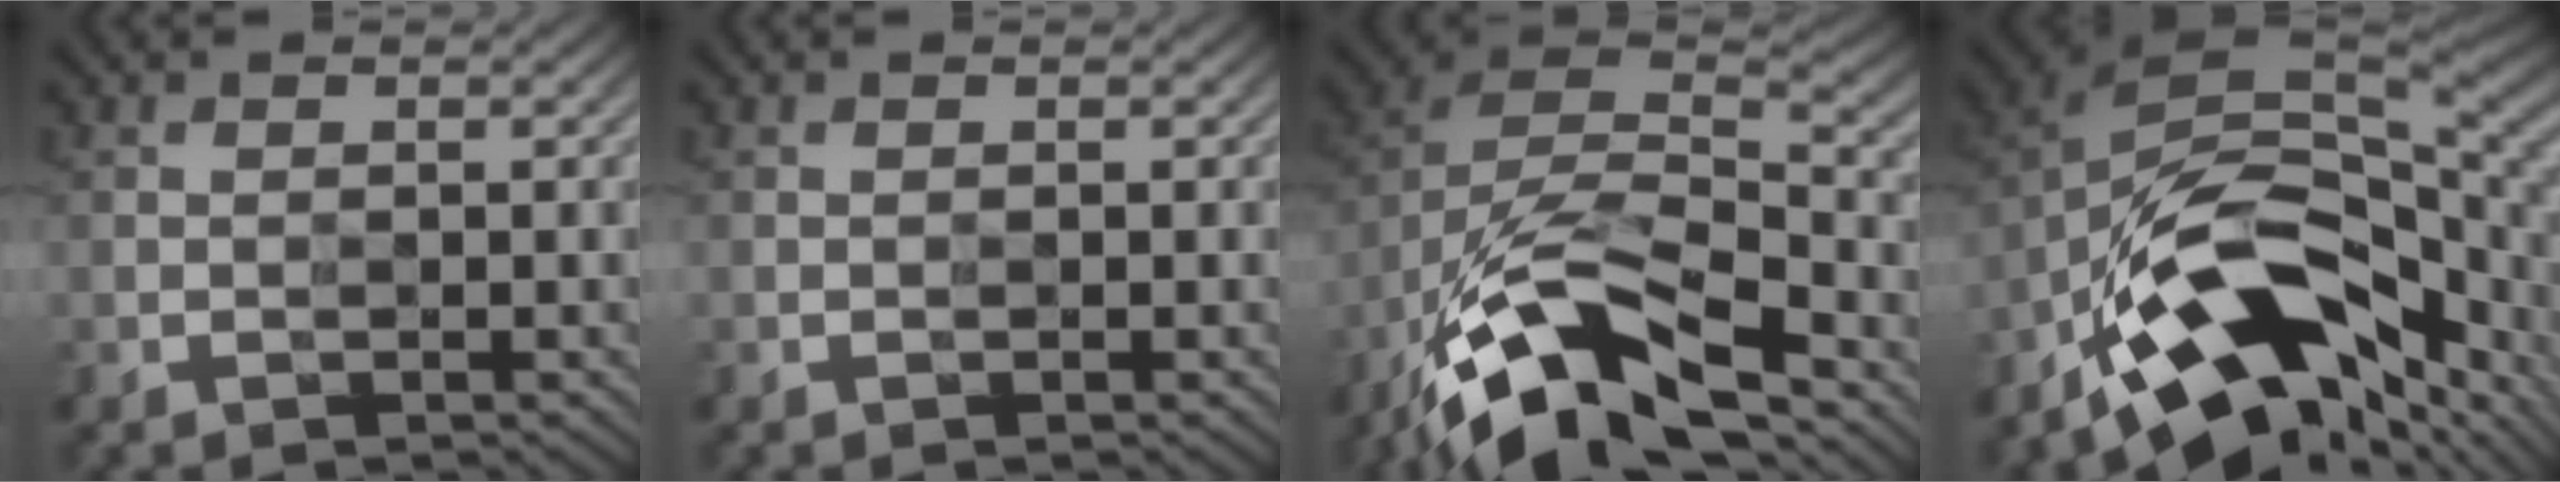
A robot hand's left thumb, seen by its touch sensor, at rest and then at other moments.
{"total": 0.0}
{"total": 14.6, "force": [-10.4, 5.0, 8.9], "torque": [-0.193, -0.005, -0.194]}
{"total": 13.6, "force": [-8.5, 5.2, 9.3], "torque": [-0.167, 0.011, -0.157]}